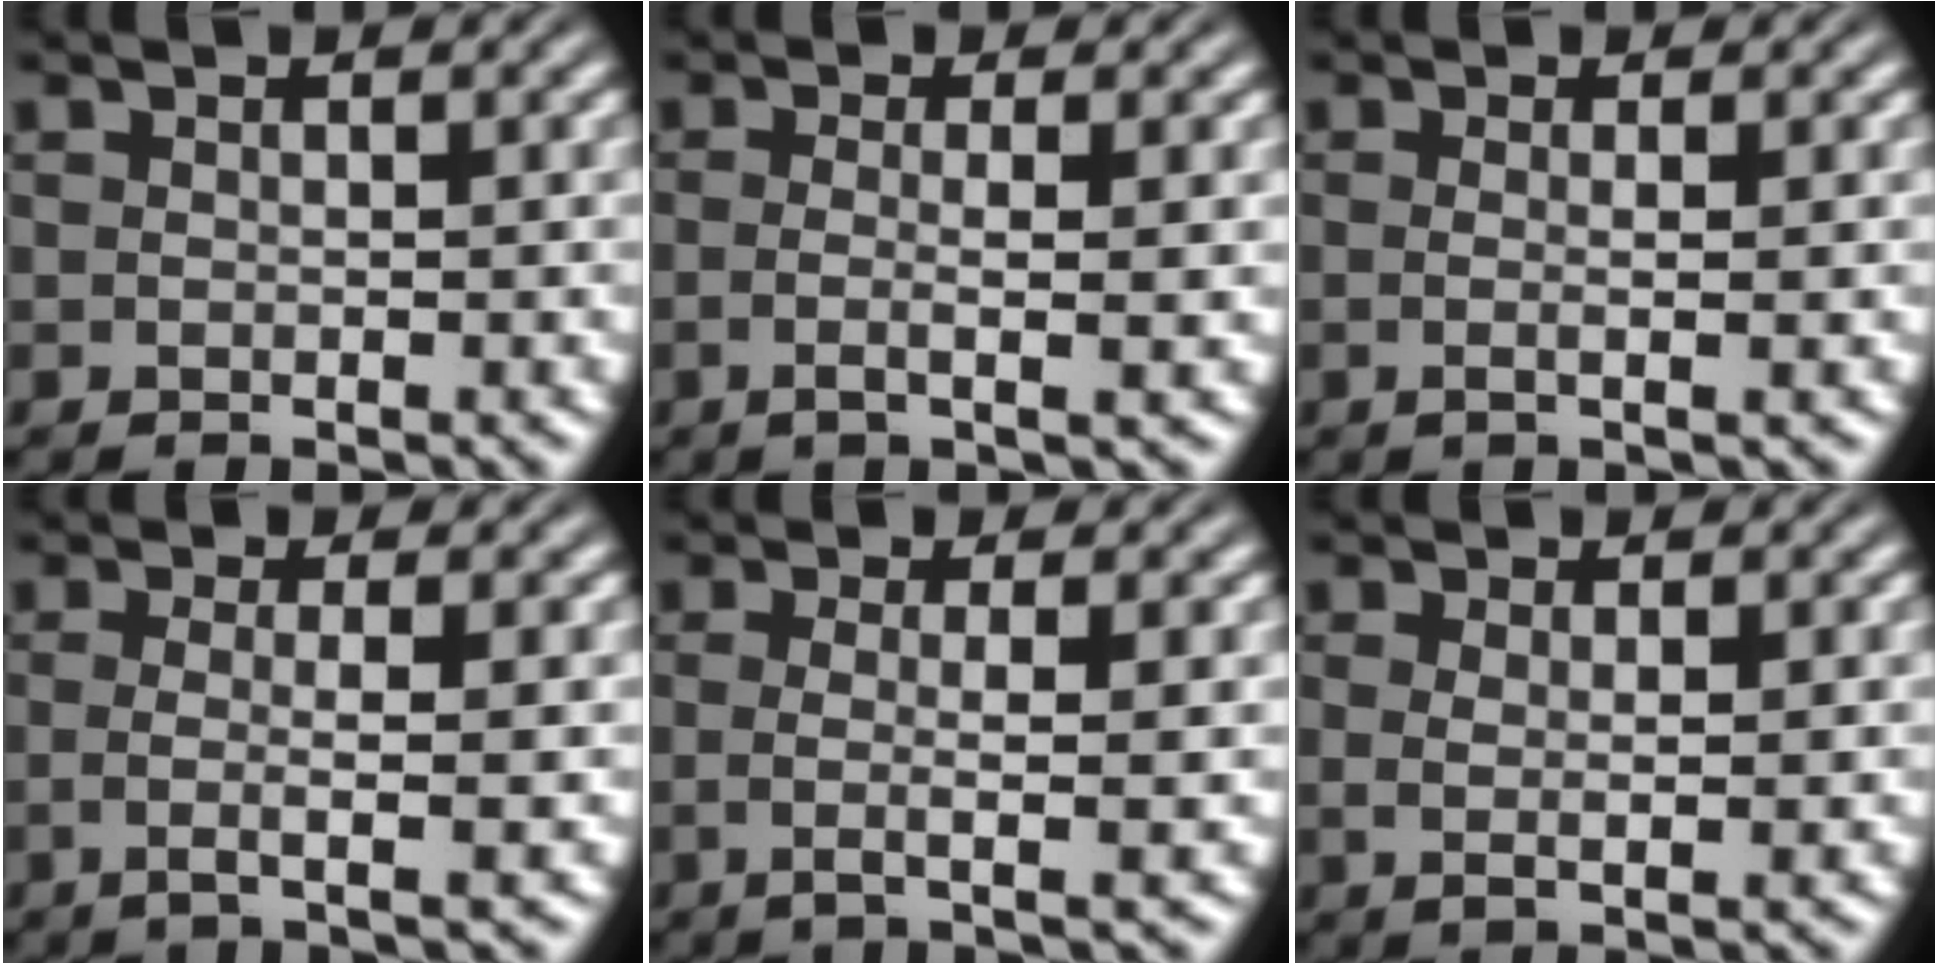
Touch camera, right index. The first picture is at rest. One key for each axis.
{"total": 2.5, "fx": -0.7, "fy": -0.9, "fz": 2.2, "tx": -0.046, "ty": -0.013, "tz": -0.006}
{"total": 1.6, "fx": -0.3, "fy": -0.9, "fz": 1.3, "tx": -0.030, "ty": -0.009, "tz": -0.001}
{"total": 3.0, "fx": -0.5, "fy": -0.9, "fz": 2.8, "tx": -0.053, "ty": -0.012, "tz": -0.002}
{"total": 3.1, "fx": -0.2, "fy": -0.8, "fz": 3.0, "tx": -0.052, "ty": -0.011, "tz": 0.002}
{"total": 1.8, "fx": 0.4, "fy": -0.2, "fz": 1.8, "tx": -0.036, "ty": -0.015, "tz": 0.018}